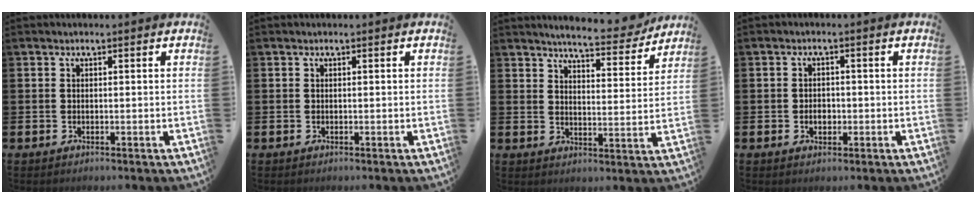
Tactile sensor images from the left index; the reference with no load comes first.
{"total": 0.0}
{"total": 5.9, "force": [5.7, 0.6, 1.5], "torque": [-0.041, -0.036, 0.096]}
{"total": 2.0, "force": [-0.5, 1.5, 1.2], "torque": [-0.017, 0.002, -0.013]}